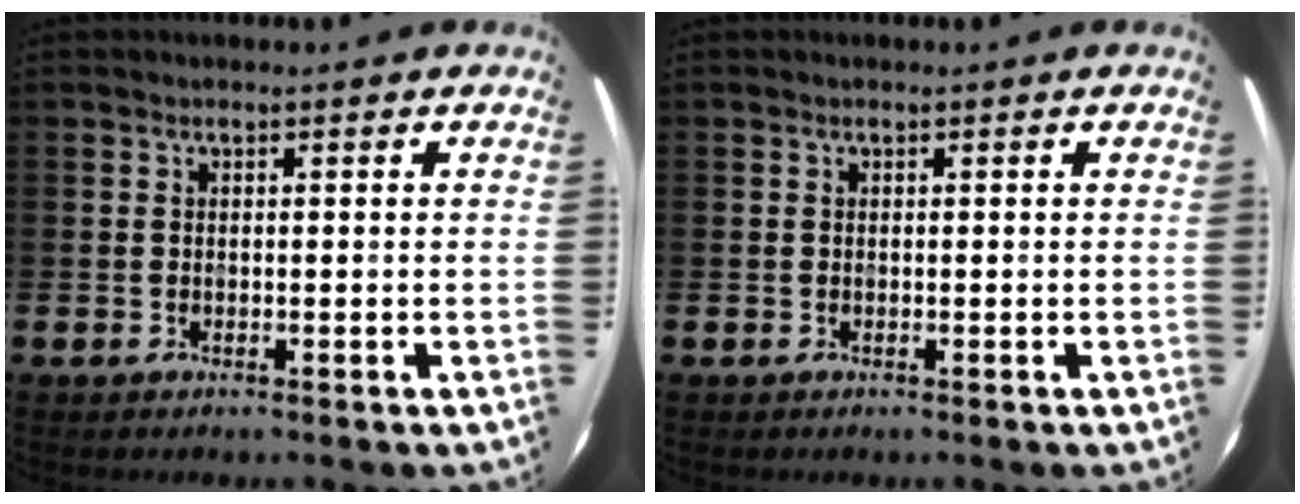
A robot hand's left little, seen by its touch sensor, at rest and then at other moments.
{"total": 0.0}